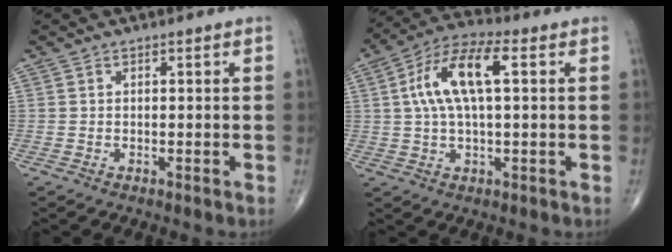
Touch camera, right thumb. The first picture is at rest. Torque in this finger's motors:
{"motor_torque": [-0.27, 0.70, 0.36, 0.06, 0.12]}